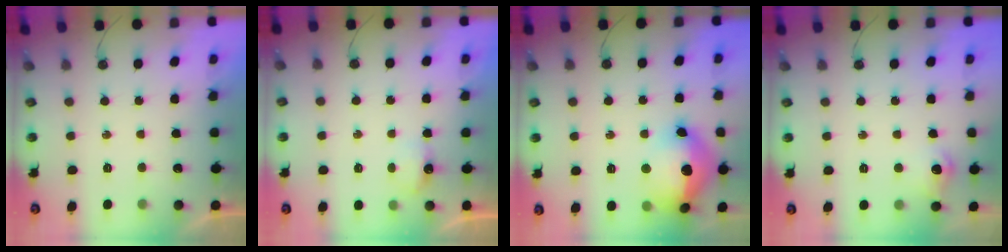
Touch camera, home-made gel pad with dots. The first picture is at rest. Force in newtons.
{"total": 3.6, "press": 3.5, "slide": 0.7}
{"total": 18.4, "press": 18.3, "slide": 2.1}
{"total": 7.5, "press": 7.5, "slide": 0.8}